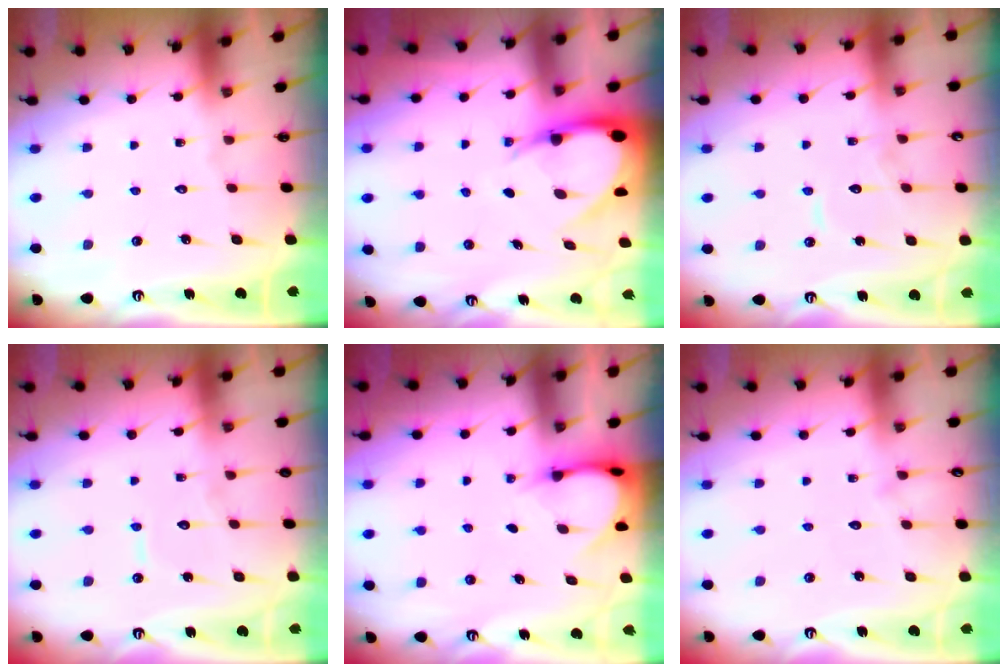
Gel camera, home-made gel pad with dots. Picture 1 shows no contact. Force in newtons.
{"total": 7.6, "press": 7.5, "slide": 0.8}
{"total": 7.7, "press": 7.7, "slide": 0.6}
{"total": 5.7, "press": 5.6, "slide": 0.6}
{"total": 3.9, "press": 3.9, "slide": 0.3}
{"total": 3.9, "press": 3.9, "slide": 0.4}